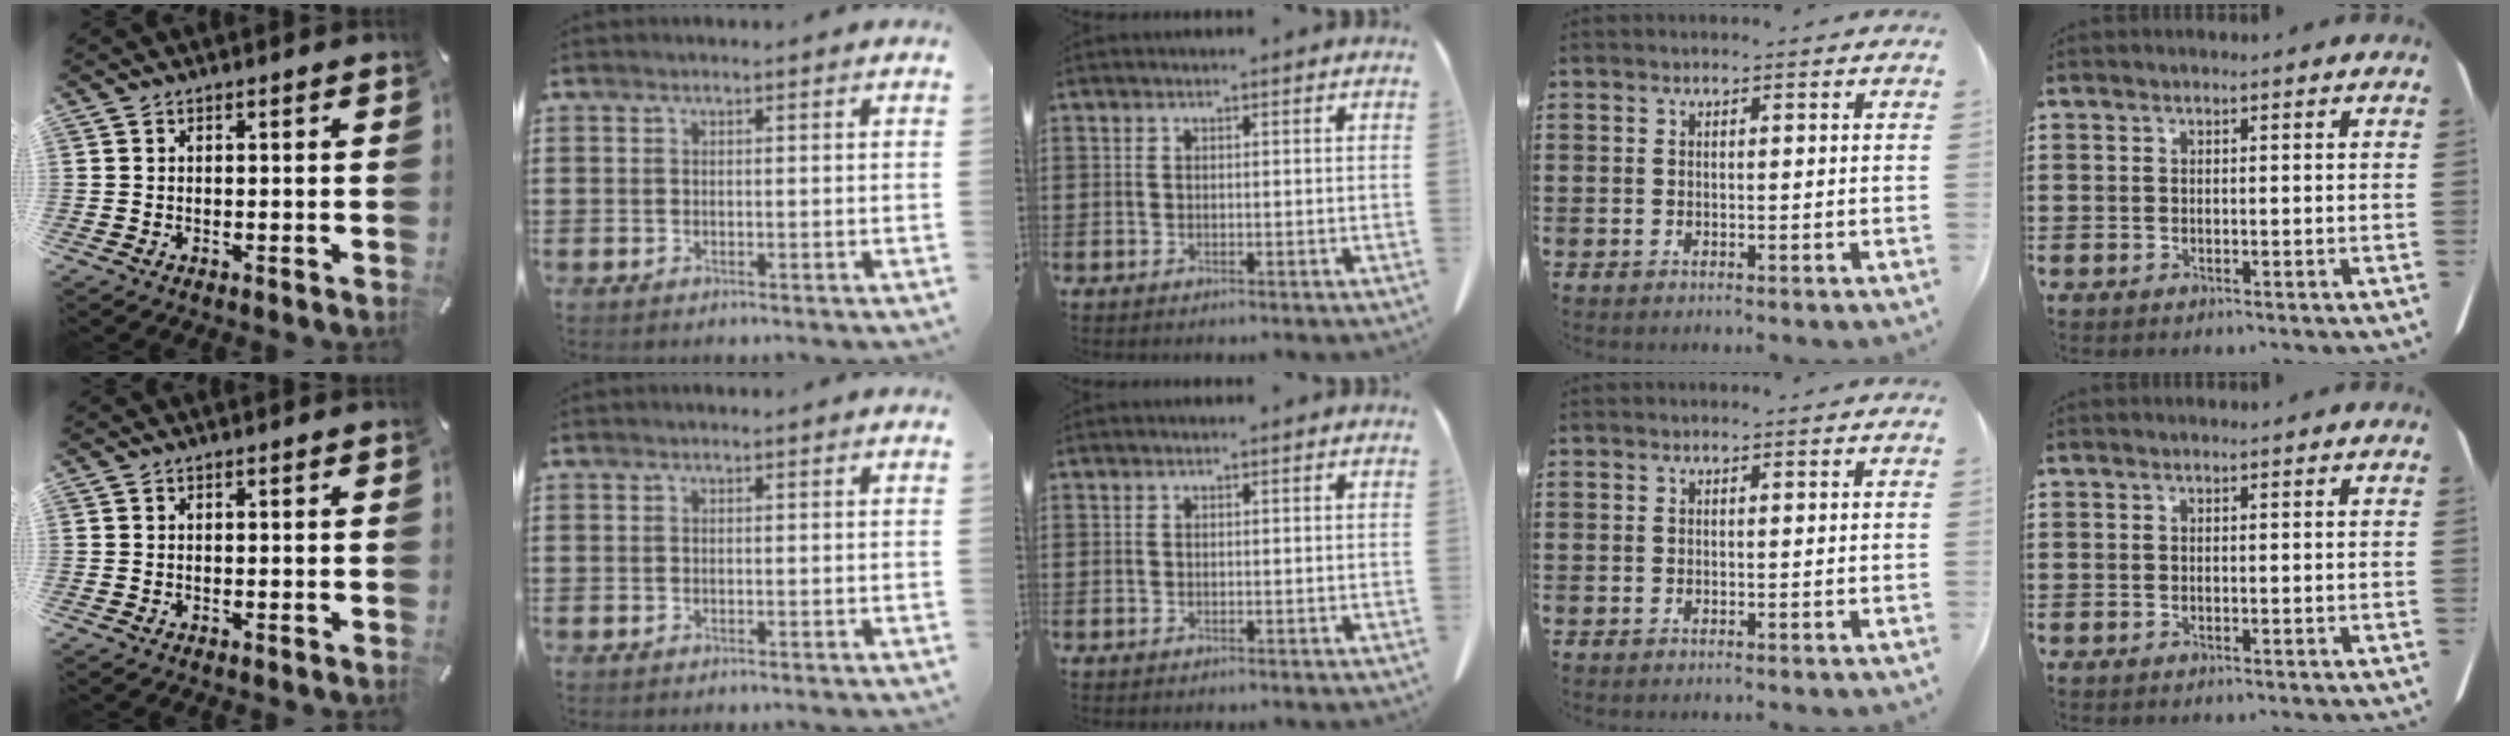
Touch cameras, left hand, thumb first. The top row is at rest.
{}